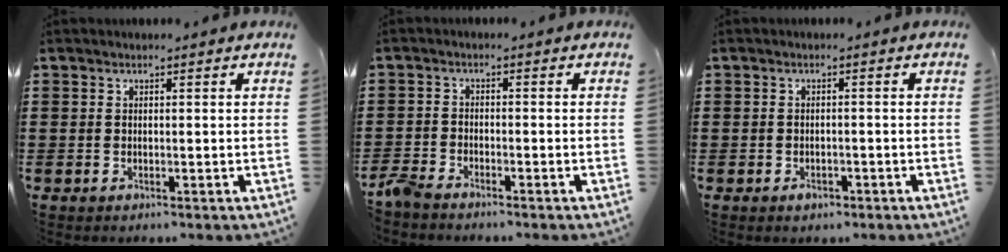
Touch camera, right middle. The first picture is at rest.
{"total": 2.8, "force": [-2.6, 0.4, 0.8], "torque": [-0.039, -0.004, -0.061]}
{"total": 1.3, "force": [-0.9, 0.9, 0.3], "torque": [-0.009, -0.001, -0.018]}